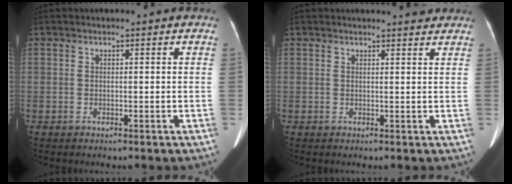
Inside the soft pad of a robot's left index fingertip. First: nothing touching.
{"total": 3.8, "force": [3.6, 0.5, 1.1], "torque": [-0.016, 0.003, 0.034]}